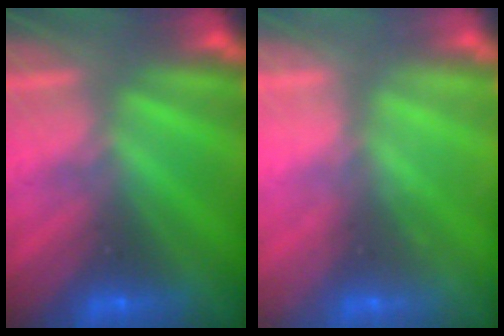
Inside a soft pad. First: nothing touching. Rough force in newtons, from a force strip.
{"total": 2.2}